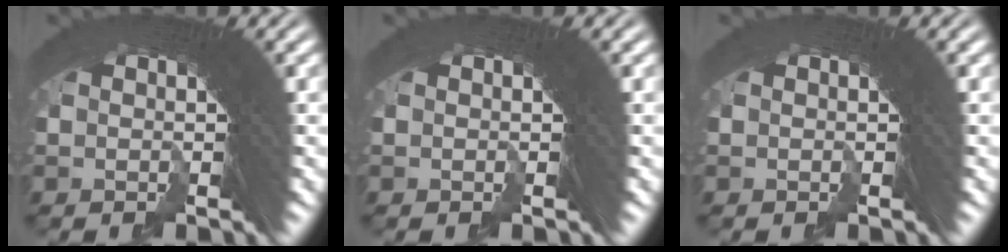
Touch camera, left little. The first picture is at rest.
{"total": 0.0}
{"total": 0.0}